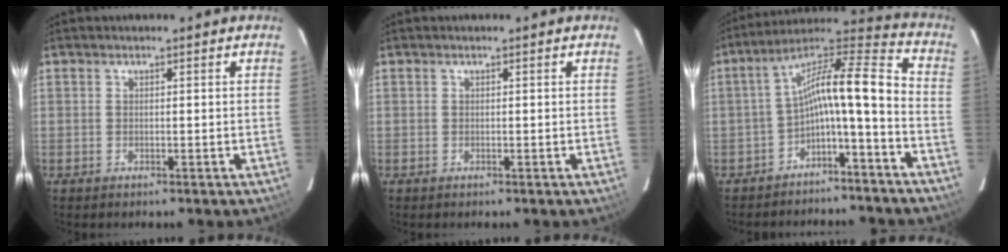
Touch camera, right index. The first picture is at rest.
{"total": 0.0}
{"total": 12.9, "force": [-5.3, 2.5, 11.4], "torque": [-0.207, 0.031, -0.092]}